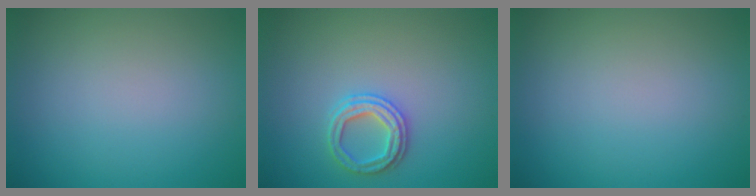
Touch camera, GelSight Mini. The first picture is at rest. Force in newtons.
{"total": 2.4, "press": 2.4, "slide": 0.2}
{"total": 0.0}